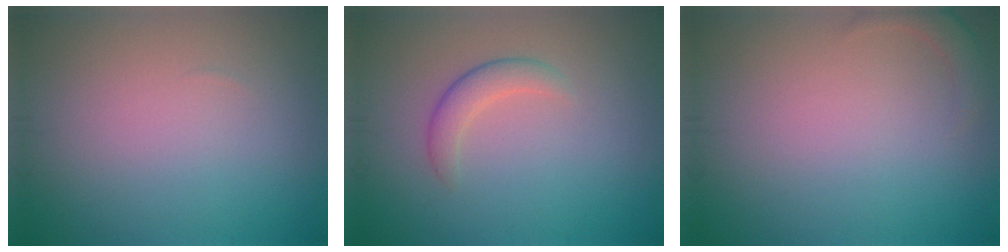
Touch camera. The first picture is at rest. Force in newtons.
{"total": 2.1, "press": 2.1, "slide": 0.0}
{"total": 1.6, "press": 1.6, "slide": 0.3}